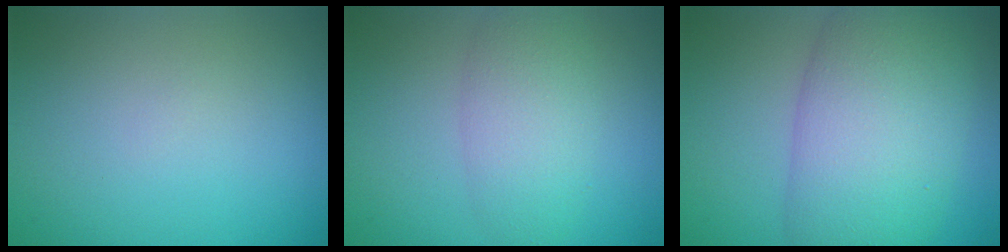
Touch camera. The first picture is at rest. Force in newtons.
{"total": 4.2, "press": 4.2, "slide": 0.1}
{"total": 10.2, "press": 10.2, "slide": 0.3}